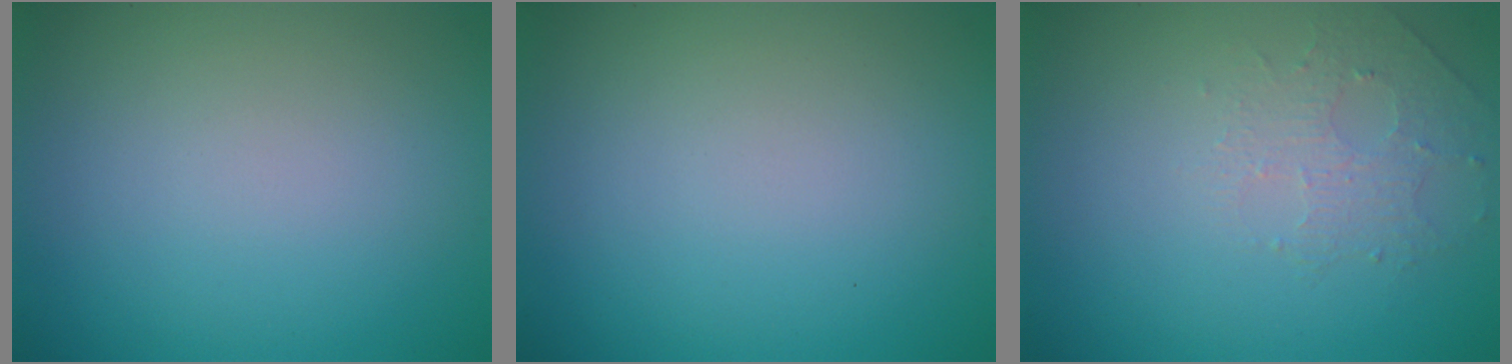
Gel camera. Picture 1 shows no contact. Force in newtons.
{"total": 0.0}
{"total": 1.5, "press": 1.0, "slide": 1.1}